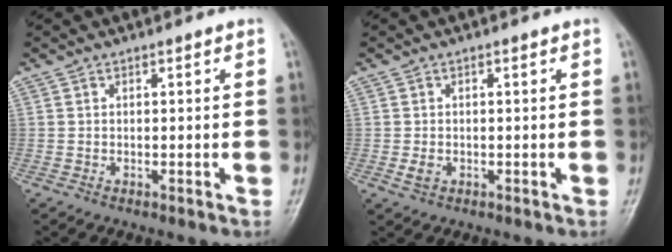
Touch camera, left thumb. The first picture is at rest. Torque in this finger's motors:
{"motor_torque": [0.36, 0.48, 0.47, -0.04, 0.00]}